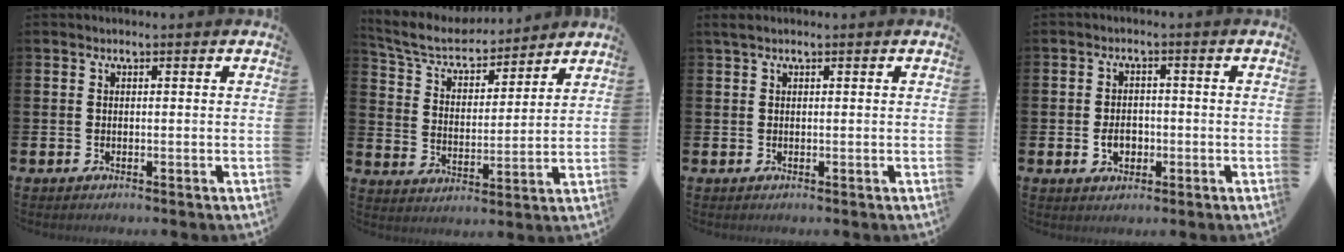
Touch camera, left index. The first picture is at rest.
{"total": 7.4, "force": [6.9, 2.1, 1.9], "torque": [-0.075, -0.046, 0.120]}
{"total": 0.8, "force": [0.5, 0.1, 0.7], "torque": [-0.017, 0.005, 0.009]}
{"total": 3.1, "force": [-0.9, 2.3, 1.9], "torque": [-0.018, -0.004, -0.024]}